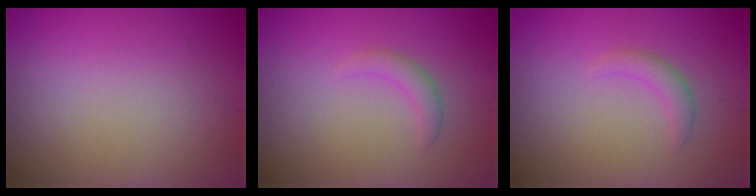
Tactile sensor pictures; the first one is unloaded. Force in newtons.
{"total": 1.5, "press": 1.5, "slide": 0.1}
{"total": 1.5, "press": 1.5, "slide": 0.1}